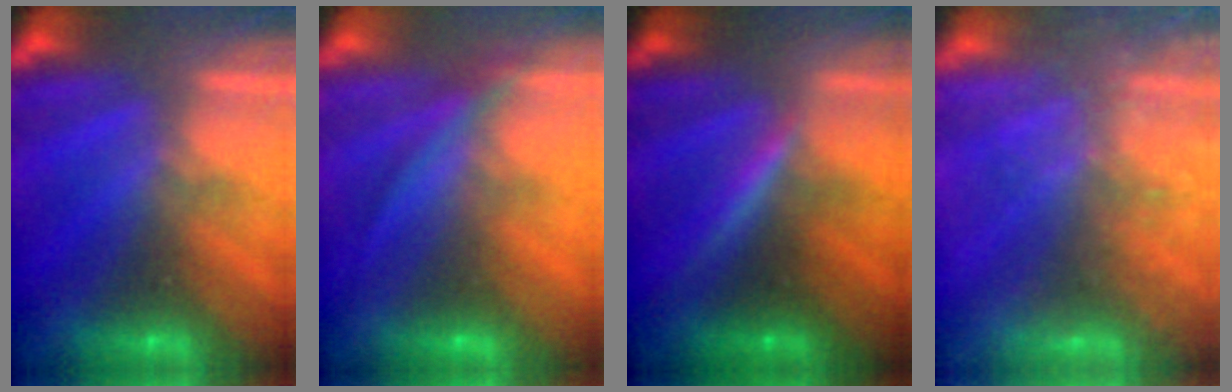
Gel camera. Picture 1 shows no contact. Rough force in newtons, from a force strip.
{"total": 3.5}
{"total": 3.3}
{"total": 6.1}